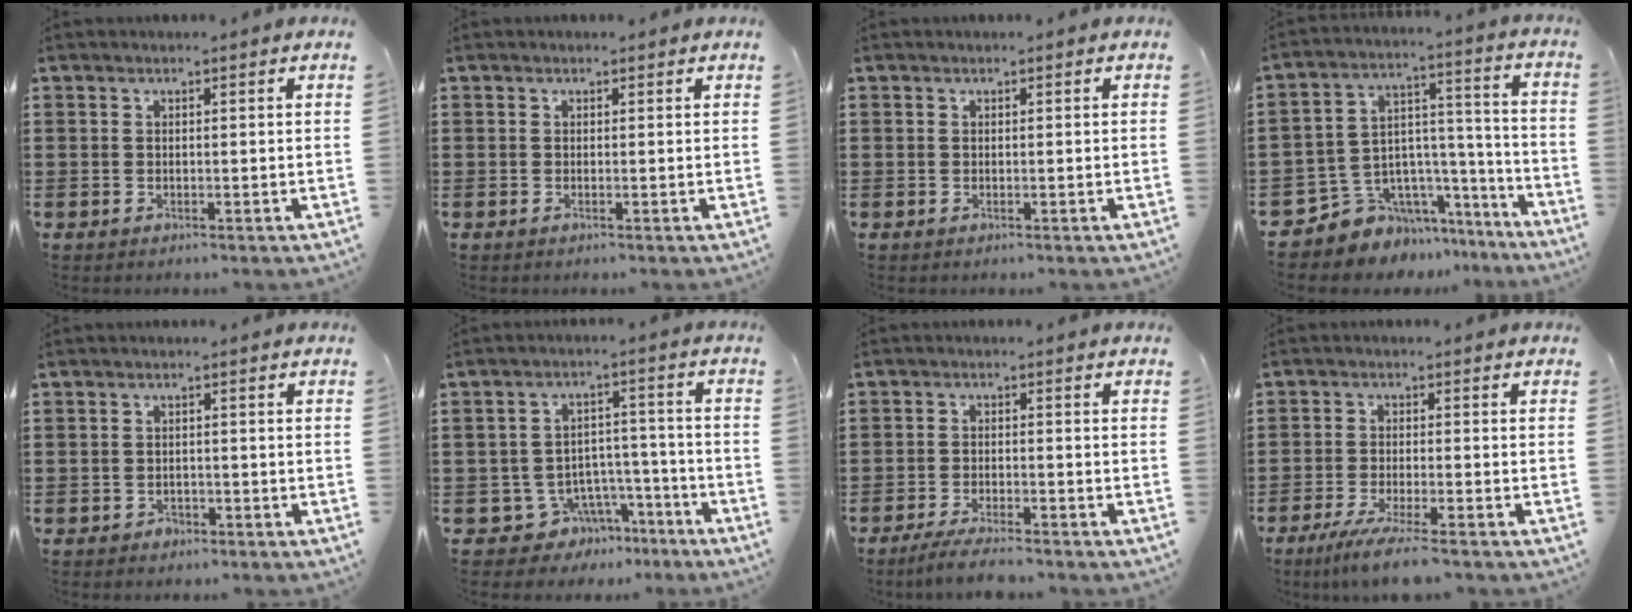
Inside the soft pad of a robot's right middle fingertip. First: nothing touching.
{"total": 0.0}
{"total": 0.0}
{"total": 7.6, "force": [-5.9, 4.9, 0.3], "torque": [-0.031, -0.002, -0.109]}
{"total": 1.1, "force": [-0.9, 0.6, 0.1], "torque": [-0.006, 0.001, -0.021]}
{"total": 5.9, "force": [-4.2, 4.0, 1.2], "torque": [-0.031, 0.024, -0.077]}
{"total": 3.6, "force": [-3.3, 0.1, 1.4], "torque": [-0.031, -0.006, -0.065]}
{"total": 4.7, "force": [-3.8, -0.1, 2.9], "torque": [-0.059, -0.017, -0.070]}